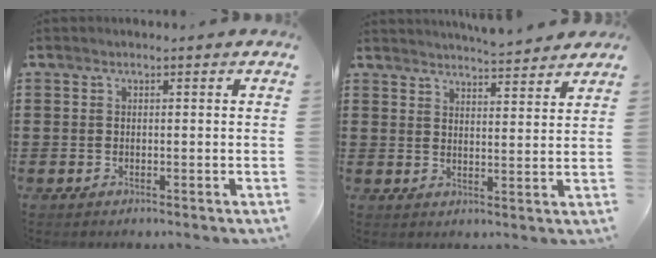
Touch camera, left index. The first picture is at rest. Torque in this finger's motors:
{"motor_torque": [0.09, 0.08, 0.47, 0.09]}